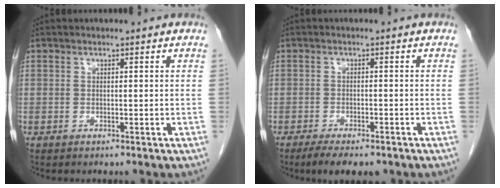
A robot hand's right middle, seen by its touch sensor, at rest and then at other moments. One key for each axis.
{"total": 5.7, "fx": -4.4, "fy": 2.0, "fz": 3.2, "tx": -0.045, "ty": -0.007, "tz": -0.064}